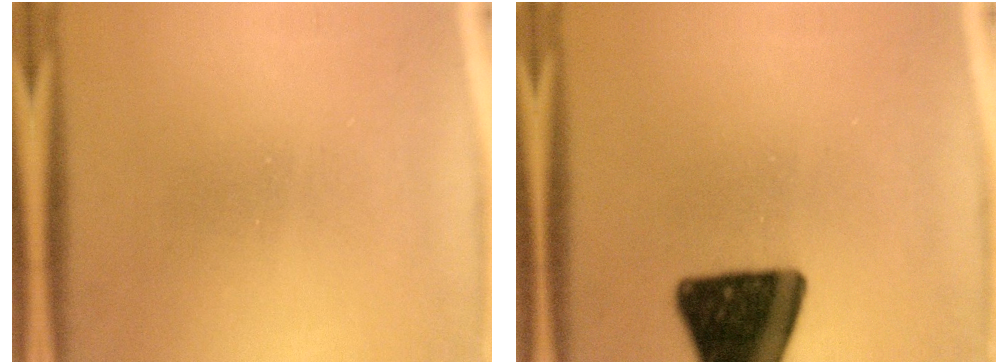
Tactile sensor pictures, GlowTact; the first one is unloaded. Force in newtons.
{"total": 16.8}